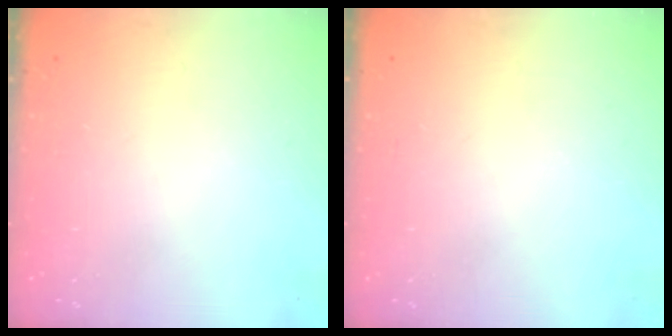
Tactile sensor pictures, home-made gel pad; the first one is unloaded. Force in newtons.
{"total": 0.0}